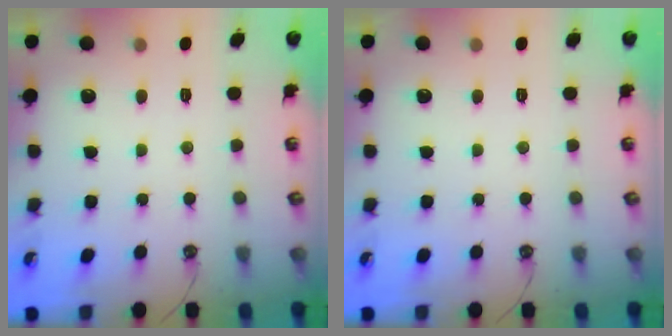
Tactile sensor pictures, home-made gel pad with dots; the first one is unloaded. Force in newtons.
{"total": 0.0}